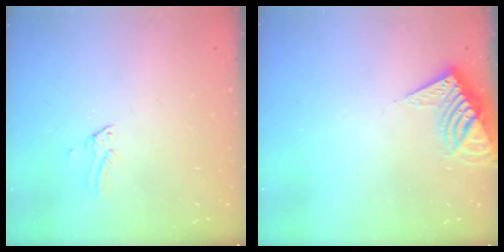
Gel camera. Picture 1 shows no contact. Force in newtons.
{"total": 11.9, "press": 11.8, "slide": 1.2}